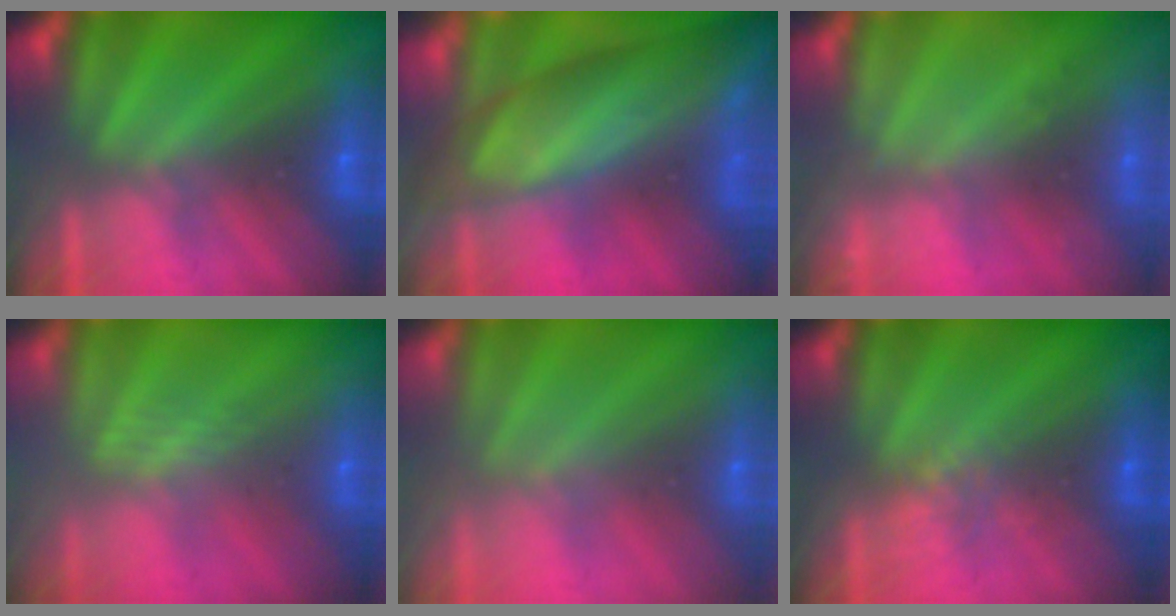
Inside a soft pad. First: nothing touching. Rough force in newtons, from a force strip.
{"total": 10.2}
{"total": 2.3}
{"total": 2.4}
{"total": 3.3}
{"total": 2.2}